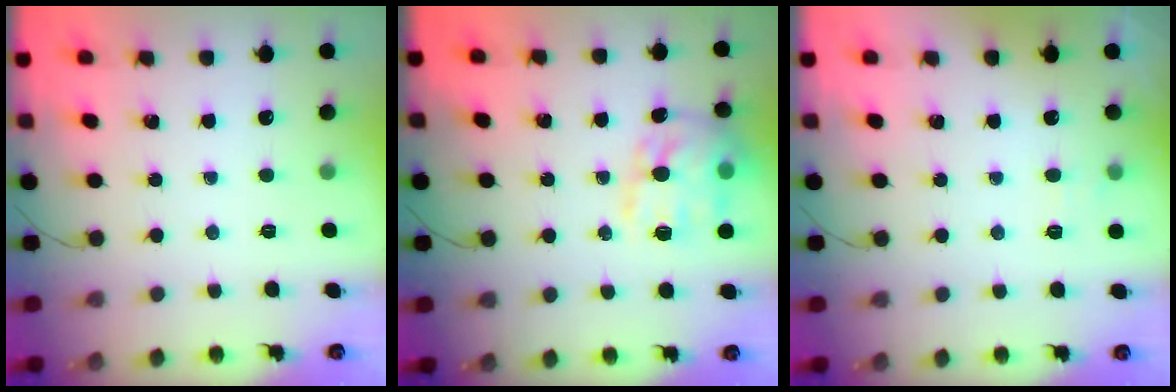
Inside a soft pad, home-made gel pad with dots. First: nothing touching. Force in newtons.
{"total": 16.9, "press": 16.8, "slide": 1.2}
{"total": 3.6, "press": 3.0, "slide": 2.0}